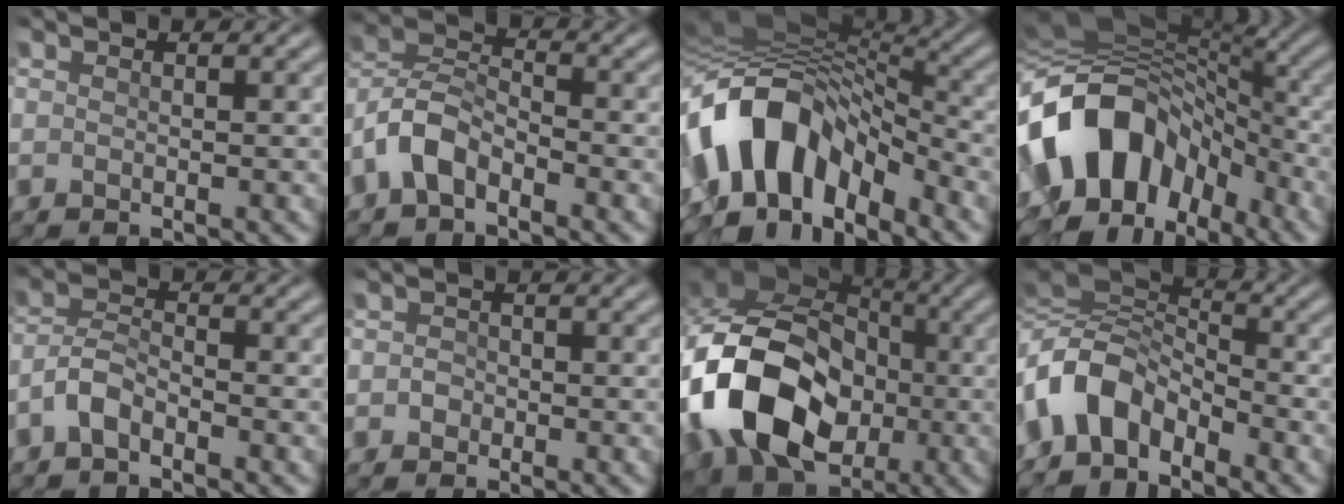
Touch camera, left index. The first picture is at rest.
{"total": 4.5, "force": [-2.9, 2.1, 2.6], "torque": [-0.061, 0.014, -0.066]}
{"total": 11.6, "force": [-5.2, 7.0, 7.6], "torque": [-0.135, 0.018, -0.092]}
{"total": 13.4, "force": [-4.2, 9.5, 8.5], "torque": [-0.153, -0.001, -0.075]}
{"total": 2.6, "force": [-1.9, 0.8, 1.6], "torque": [-0.037, 0.012, -0.045]}
{"total": 0.9, "force": [-0.2, 0.8, 0.3], "torque": [0.013, 0.006, -0.008]}
{"total": 14.6, "force": [-3.2, 10.8, 9.4], "torque": [-0.207, -0.008, -0.059]}
{"total": 7.1, "force": [-2.9, 4.4, 4.9], "torque": [-0.092, 0.014, -0.065]}